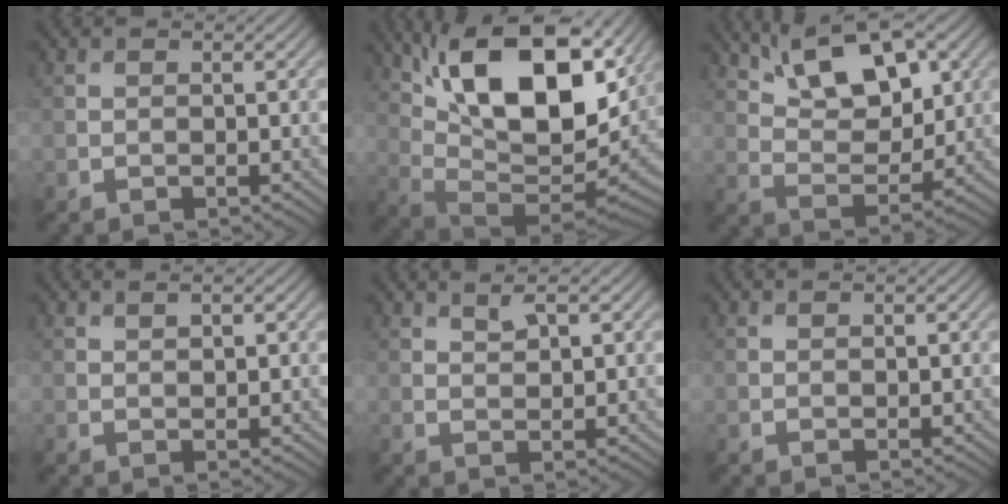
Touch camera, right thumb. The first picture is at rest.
{"total": 18.3, "force": [8.9, 7.5, 14.1], "torque": [-0.262, 0.012, 0.161]}
{"total": 12.6, "force": [7.2, 5.6, 8.7], "torque": [-0.148, 0.004, 0.112]}
{"total": 1.5, "force": [1.0, 0.4, 1.1], "torque": [-0.022, 0.000, 0.022]}
{"total": 2.4, "force": [1.6, 0.7, 1.6], "torque": [-0.029, -0.005, 0.036]}
{"total": 0.5, "force": [0.4, 0.1, 0.4], "torque": [-0.005, 0.002, 0.007]}